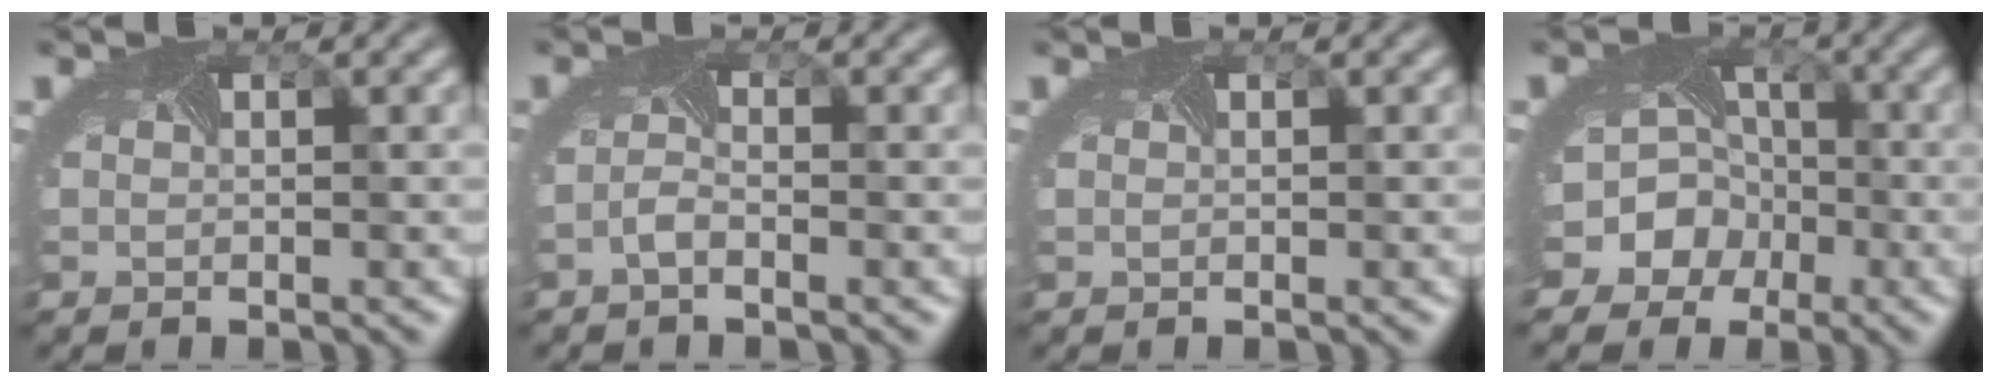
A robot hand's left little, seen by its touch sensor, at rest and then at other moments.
{"total": 1.1, "force": [-1.0, 0.0, 0.4], "torque": [-0.017, -0.002, -0.024]}
{"total": 0.0}
{"total": 10.9, "force": [-4.2, 9.5, 3.5], "torque": [-0.071, -0.004, -0.091]}